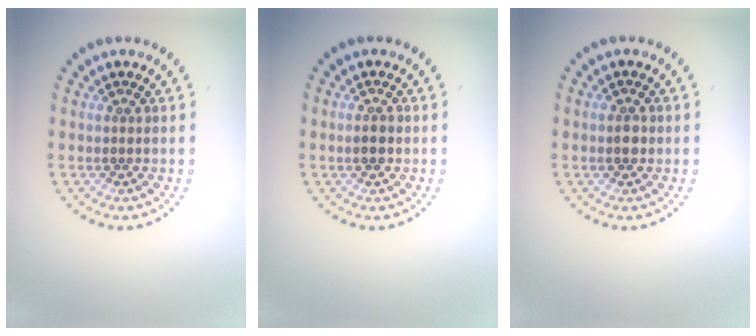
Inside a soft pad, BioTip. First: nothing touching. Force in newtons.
{"total": 1.3, "press": 1.3, "slide": 0.1}
{"total": 1.2, "press": 1.2, "slide": 0.1}